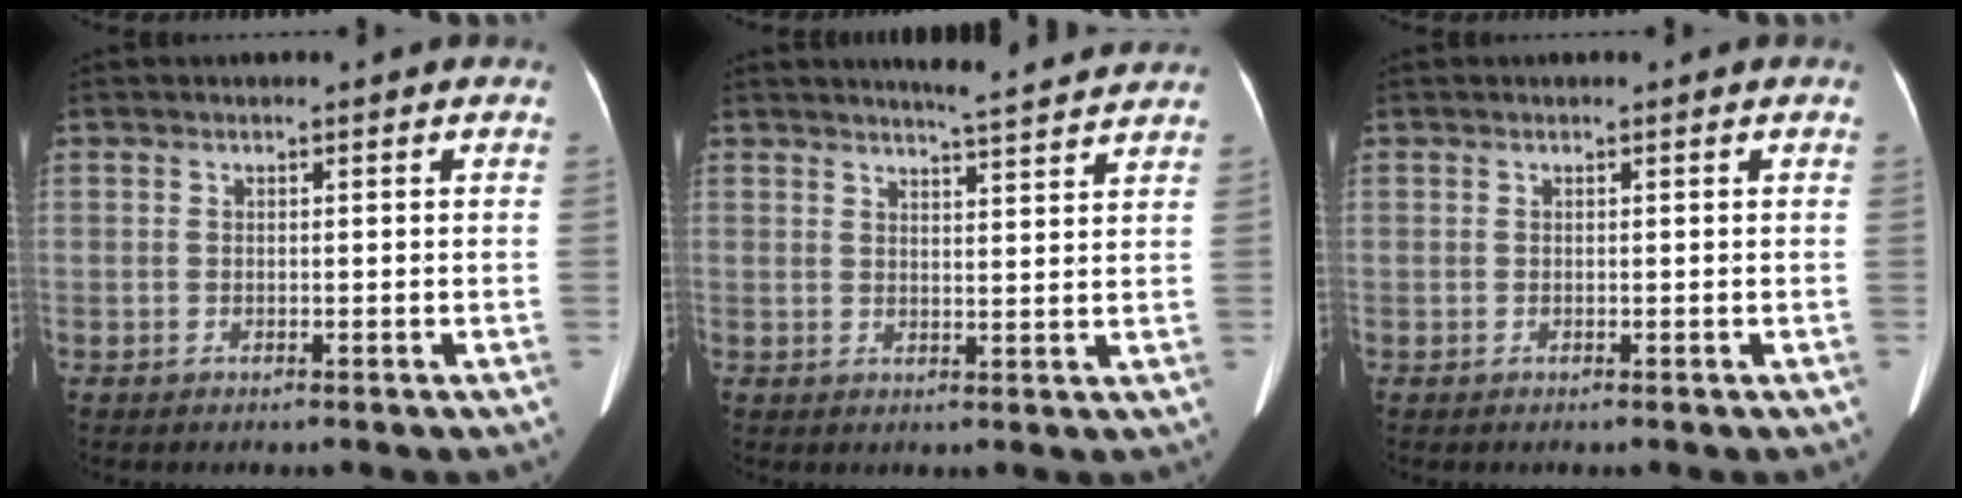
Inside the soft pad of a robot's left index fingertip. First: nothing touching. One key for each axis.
{"total": 6.6, "fx": 6.3, "fy": -0.5, "fz": 1.8, "tx": -0.040, "ty": 0.000, "tz": 0.079}
{"total": 0.0}